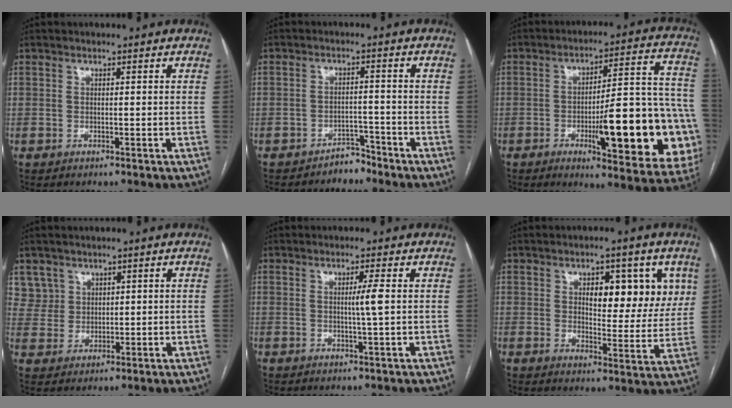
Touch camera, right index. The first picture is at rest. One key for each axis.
{"total": 2.8, "fx": -2.6, "fy": 1.0, "fz": -0.1, "tx": 0.008, "ty": 0.002, "tz": -0.041}
{"total": 23.8, "fx": -6.1, "fy": 4.5, "fz": 22.6, "tx": -0.223, "ty": 0.016, "tz": -0.067}
{"total": 4.7, "fx": 2.8, "fy": 3.8, "fz": -0.5, "tx": 0.023, "ty": 0.005, "tz": 0.060}
{"total": 2.6, "fx": 0.2, "fy": -0.6, "fz": 2.5, "tx": -0.044, "ty": -0.004, "tz": 0.003}
{"total": 10.4, "fx": 3.9, "fy": 4.6, "fz": 8.4, "tx": -0.099, "ty": 0.009, "tz": 0.055}